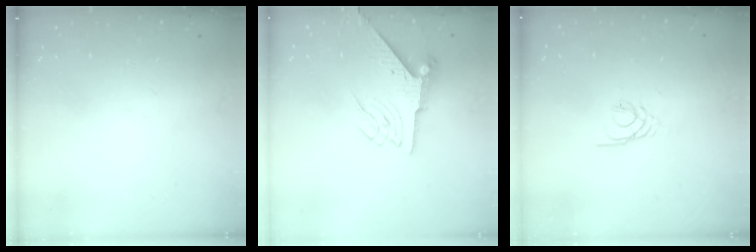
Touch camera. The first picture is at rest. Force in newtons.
{"total": 5.9, "press": 5.8, "slide": 0.7}
{"total": 2.2, "press": 2.1, "slide": 0.4}